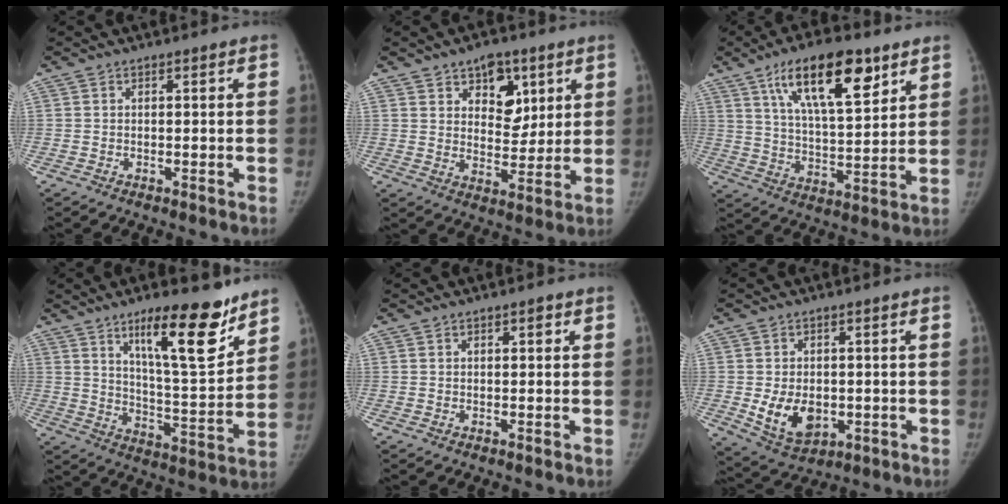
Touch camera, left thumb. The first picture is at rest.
{"total": 9.9, "force": [5.0, 6.4, 5.7], "torque": [-0.044, -0.026, 0.078]}
{"total": 17.7, "force": [9.7, 6.6, 13.3], "torque": [-0.188, -0.039, 0.167]}
{"total": 17.0, "force": [11.1, 4.2, 12.3], "torque": [-0.154, -0.079, 0.184]}
{"total": 1.3, "force": [0.6, 0.7, 0.9], "torque": [-0.005, 0.001, 0.007]}
{"total": 8.8, "force": [-1.2, 6.2, 6.1], "torque": [-0.081, -0.010, -0.003]}